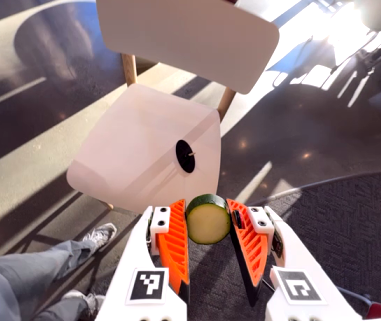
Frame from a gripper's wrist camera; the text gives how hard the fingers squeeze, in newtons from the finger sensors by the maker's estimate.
{"total": 9.6, "left": 9.8, "right": 9.3}